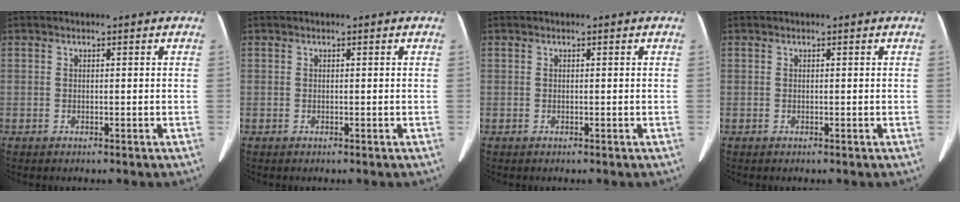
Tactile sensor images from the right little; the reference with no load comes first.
{"total": 0.0}
{"total": 0.0}
{"total": 0.0}